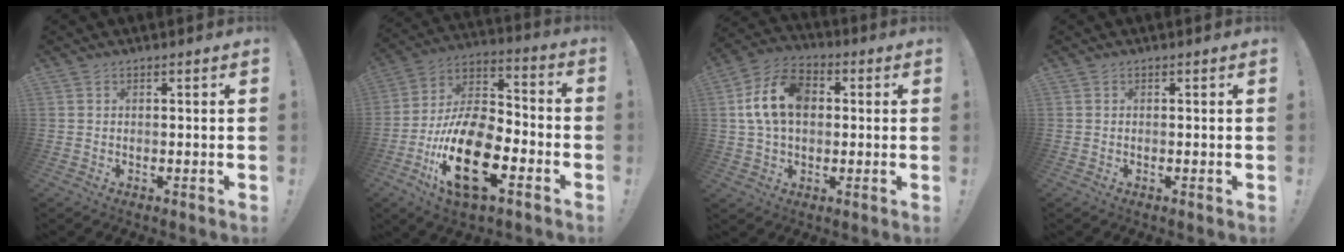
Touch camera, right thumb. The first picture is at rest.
{"total": 21.8, "force": [-9.6, 10.3, 16.5], "torque": [-0.327, 0.054, -0.160]}
{"total": 14.3, "force": [2.2, 10.0, 10.0], "torque": [-0.189, 0.012, 0.044]}
{"total": 0.0}